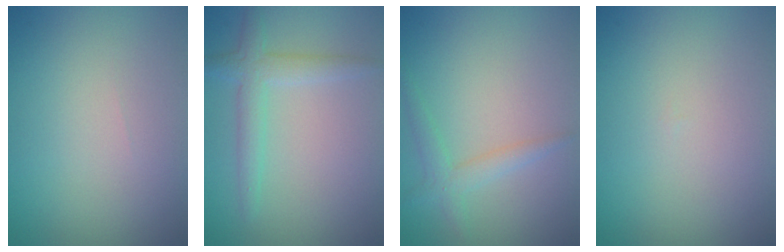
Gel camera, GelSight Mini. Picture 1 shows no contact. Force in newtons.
{"total": 2.6, "press": 2.6, "slide": 0.1}
{"total": 2.0, "press": 2.0, "slide": 0.1}
{"total": 0.0}